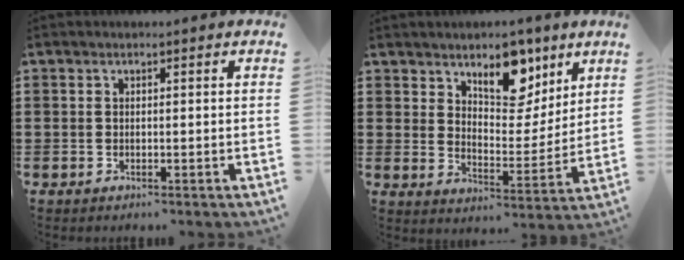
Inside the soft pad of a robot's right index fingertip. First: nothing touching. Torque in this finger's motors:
{"motor_torque": [0.64, 0.51, 0.39, 0.09]}